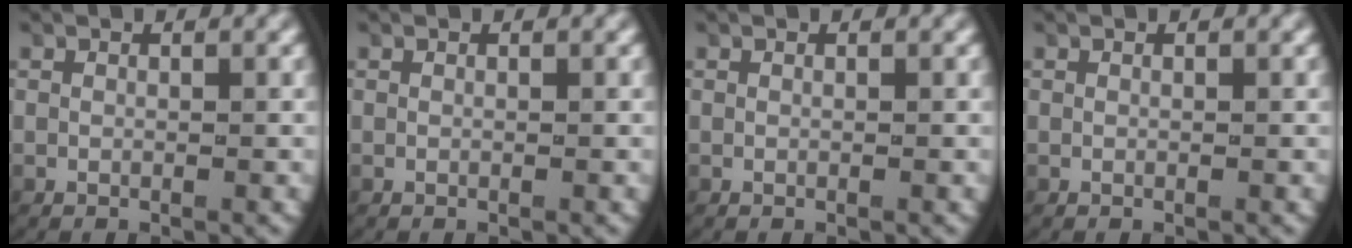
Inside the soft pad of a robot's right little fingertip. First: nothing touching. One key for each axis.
{"total": 0.0}
{"total": 0.0}
{"total": 0.0}